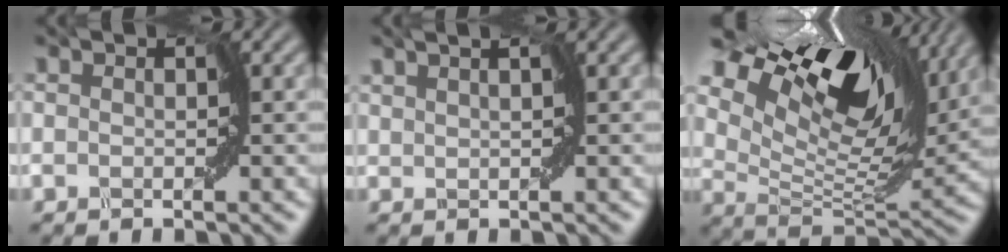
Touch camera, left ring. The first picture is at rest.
{"total": 0.9, "force": [0.5, -0.7, -0.2], "torque": [-0.006, -0.003, 0.019]}
{"total": 14.4, "force": [10.6, 5.0, 8.4], "torque": [-0.167, 0.028, 0.177]}